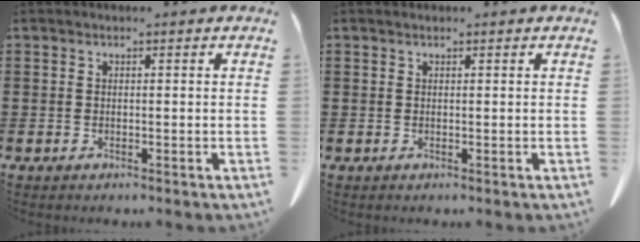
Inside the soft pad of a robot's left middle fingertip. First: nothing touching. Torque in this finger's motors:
{"motor_torque": [0.72, 0.45, 0.02, 0.01]}